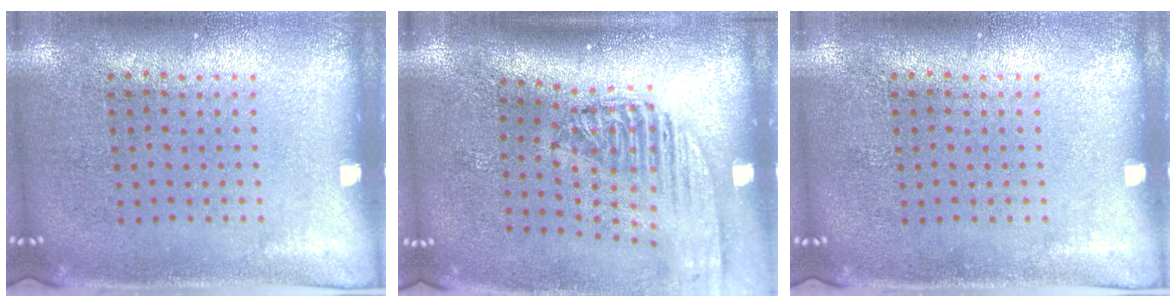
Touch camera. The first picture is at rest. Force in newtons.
{"total": 2.4, "press": 1.8, "slide": 1.5}
{"total": 0.0}